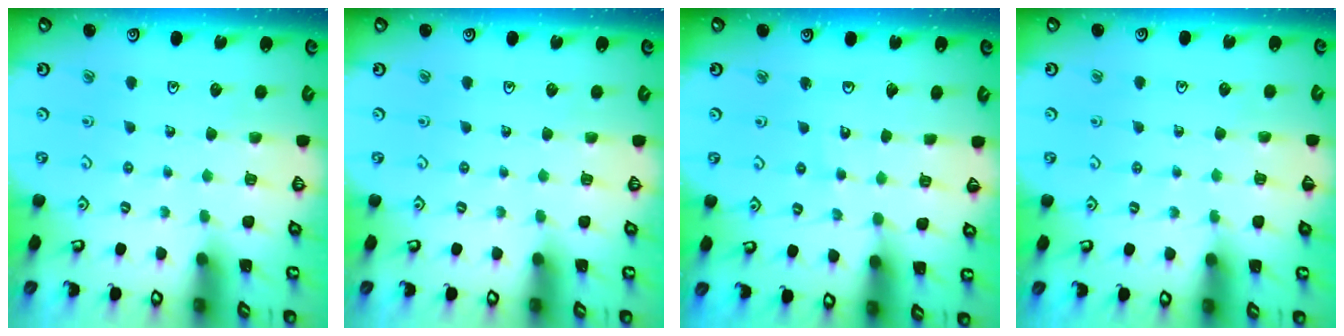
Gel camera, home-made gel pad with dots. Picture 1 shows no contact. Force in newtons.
{"total": 0.0}
{"total": 7.1, "press": 7.0, "slide": 0.8}
{"total": 3.4, "press": 3.4, "slide": 0.6}